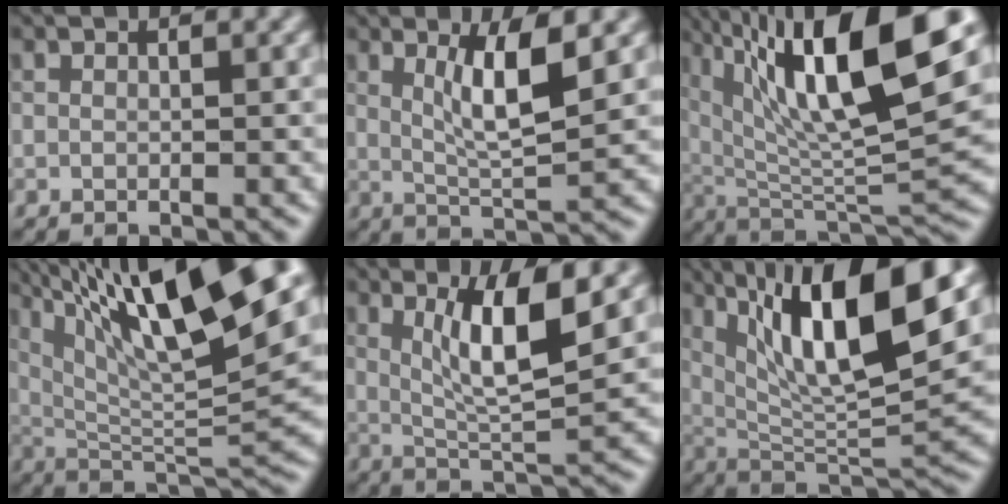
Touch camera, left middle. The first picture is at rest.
{"total": 5.1, "force": [1.7, 0.9, 4.7], "torque": [-0.087, -0.005, 0.034]}
{"total": 14.6, "force": [6.2, 3.6, 12.8], "torque": [-0.213, 0.009, 0.108]}
{"total": 14.8, "force": [7.5, 3.2, 12.3], "torque": [-0.204, 0.016, 0.134]}
{"total": 6.4, "force": [2.2, 1.1, 6.0], "torque": [-0.110, -0.007, 0.043]}
{"total": 12.6, "force": [5.3, 3.0, 11.1], "torque": [-0.185, 0.002, 0.097]}